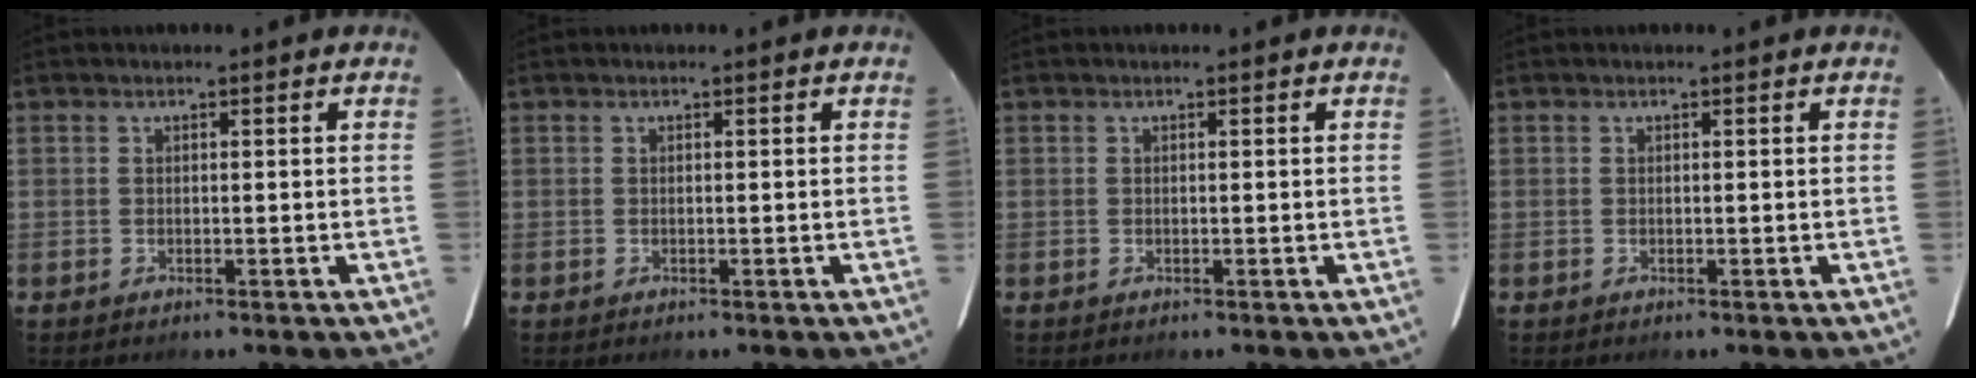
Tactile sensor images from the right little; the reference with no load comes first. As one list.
[{"total": 0.0}, {"total": 0.0}, {"total": 0.0}]